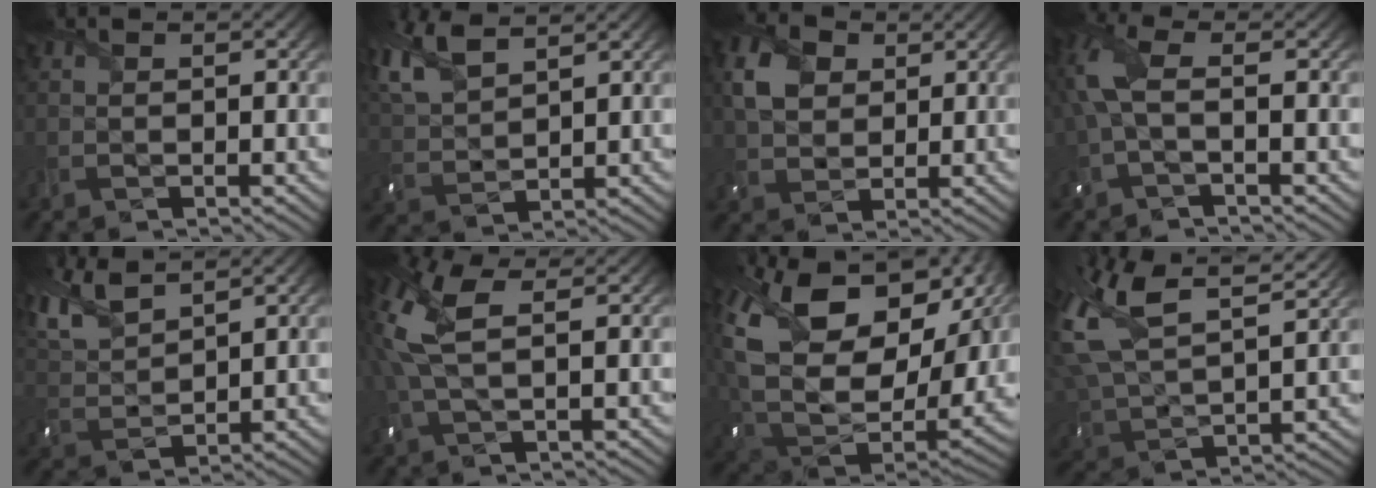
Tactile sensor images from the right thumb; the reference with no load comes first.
{"total": 7.6, "force": [5.4, 2.7, 4.6], "torque": [-0.127, 0.014, 0.113]}
{"total": 6.0, "force": [2.1, 4.4, 3.4], "torque": [-0.088, 0.005, 0.038]}
{"total": 5.1, "force": [0.2, 1.9, 4.7], "torque": [-0.126, 0.006, -0.008]}
{"total": 8.0, "force": [6.3, 2.3, 4.4], "torque": [-0.119, 0.019, 0.130]}
{"total": 8.9, "force": [3.4, 3.5, 7.4], "torque": [-0.216, 0.016, 0.068]}
{"total": 21.1, "force": [7.7, 14.3, 13.5], "torque": [-0.287, 0.009, 0.178]}
{"total": 16.4, "force": [9.6, 7.9, 10.7], "torque": [-0.281, 0.036, 0.172]}